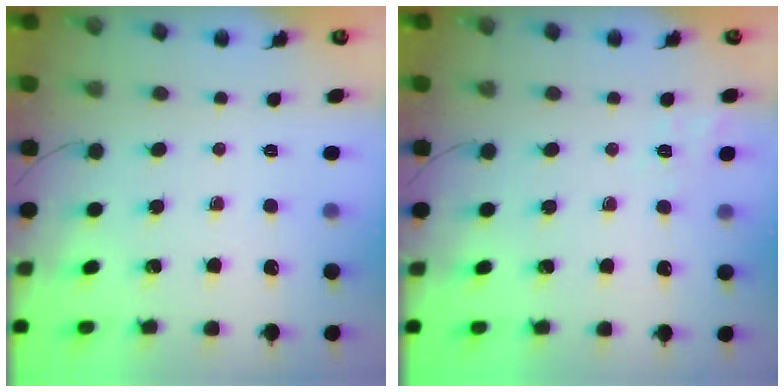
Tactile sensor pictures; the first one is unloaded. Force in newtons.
{"total": 2.0, "press": 0.9, "slide": 1.8}